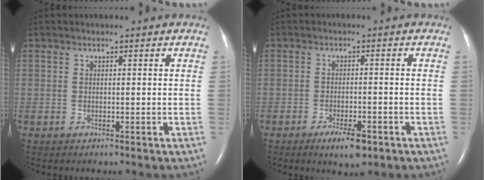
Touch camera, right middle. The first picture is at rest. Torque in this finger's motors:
{"motor_torque": [0.03, -0.08, 0.08, 0.02]}